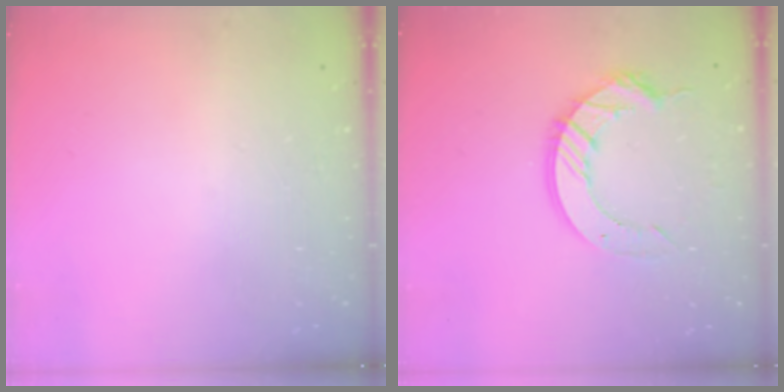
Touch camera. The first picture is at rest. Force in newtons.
{"total": 12.2, "press": 12.1, "slide": 1.1}